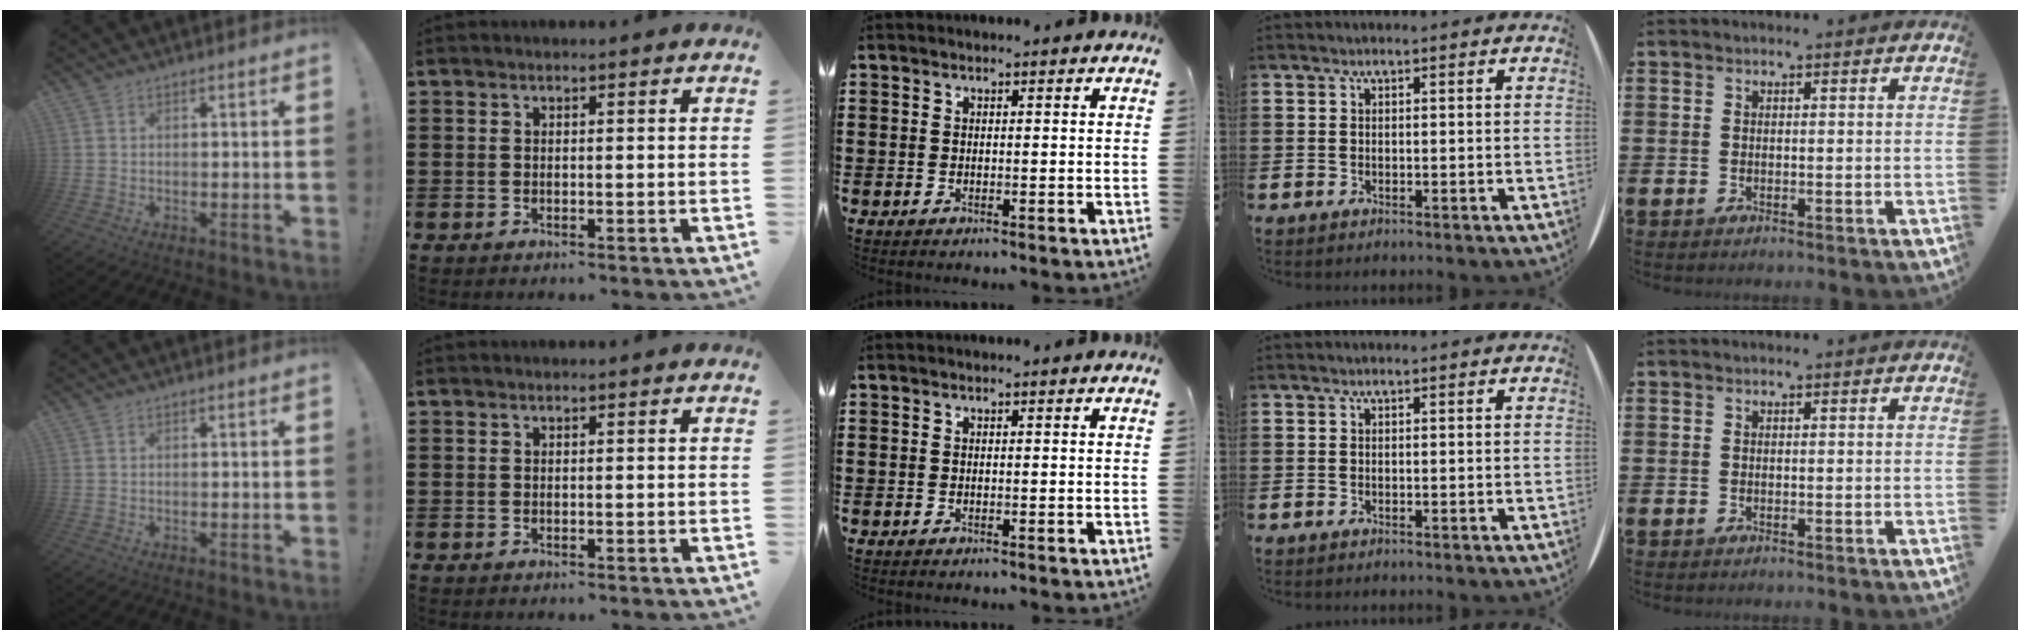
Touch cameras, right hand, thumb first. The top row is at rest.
{}